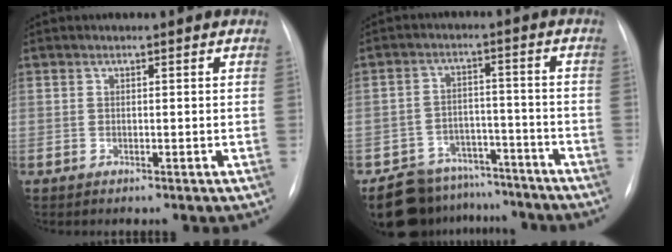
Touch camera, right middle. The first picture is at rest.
{"total": 11.1, "force": [-9.7, 5.4, 1.1], "torque": [-0.011, 0.029, -0.142]}